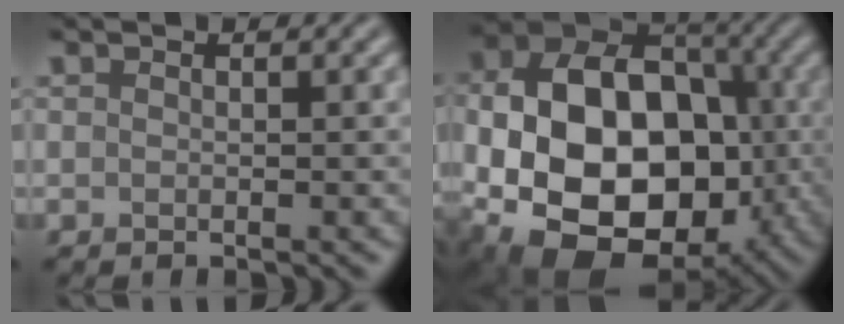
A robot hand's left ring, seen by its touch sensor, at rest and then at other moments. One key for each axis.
{"total": 17.4, "fx": -2.7, "fy": 12.4, "fz": 12.0, "tx": -0.197, "ty": -0.017, "tz": -0.034}